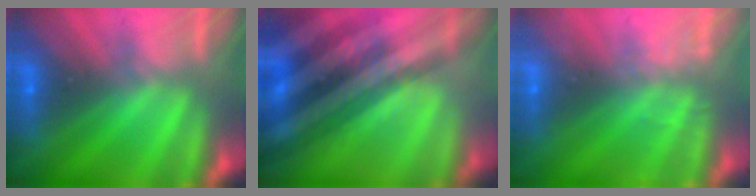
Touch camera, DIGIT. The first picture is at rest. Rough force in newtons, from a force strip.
{"total": 3.4}
{"total": 2.4}